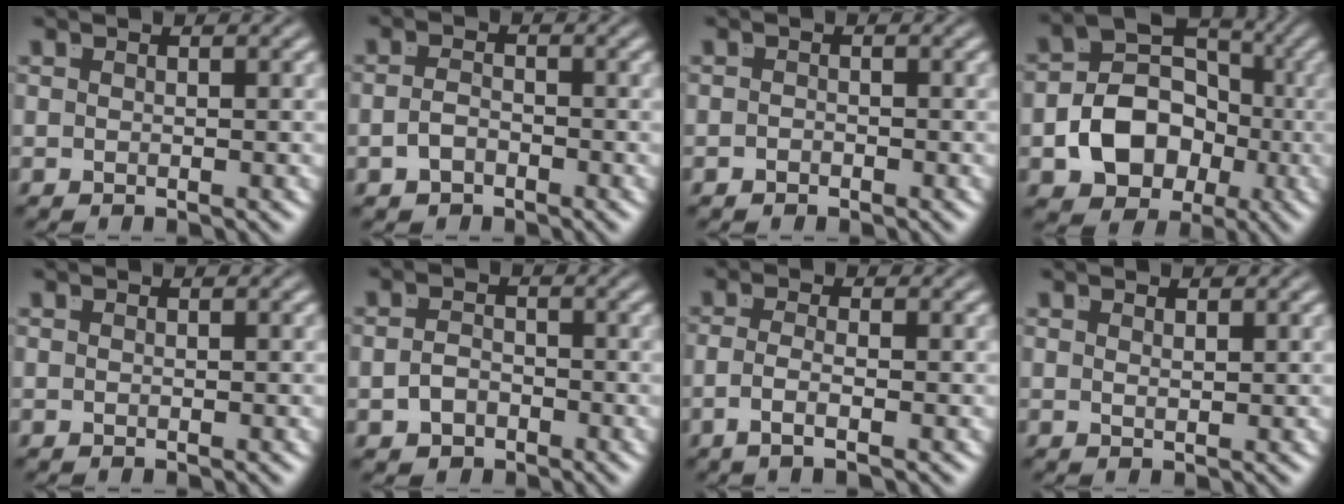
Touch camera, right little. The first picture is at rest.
{"total": 1.6, "force": [-1.5, 0.5, 0.4], "torque": [-0.012, -0.015, -0.017]}
{"total": 1.0, "force": [-0.8, -0.5, -0.2], "torque": [0.007, -0.012, -0.008]}
{"total": 8.2, "force": [-0.3, 6.4, 5.1], "torque": [-0.113, -0.029, 0.004]}
{"total": 0.0}
{"total": 2.3, "force": [-1.5, 1.7, 0.6], "torque": [-0.016, -0.022, -0.016]}
{"total": 2.5, "force": [-1.3, -0.2, 2.1], "torque": [-0.046, -0.016, -0.015]}
{"total": 1.1, "force": [0.5, -0.9, 0.1], "torque": [0.000, -0.008, 0.017]}